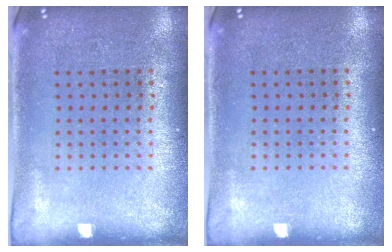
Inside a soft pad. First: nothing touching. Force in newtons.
{"total": 0.0}